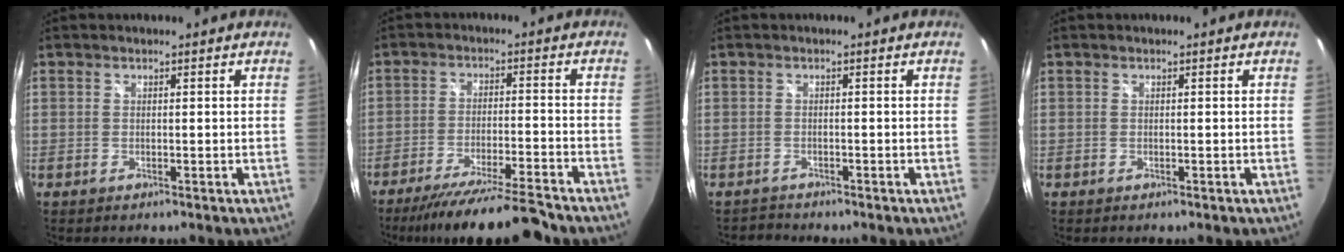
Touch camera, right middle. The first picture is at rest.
{"total": 14.7, "force": [-12.9, 0.2, 7.1], "torque": [-0.138, -0.021, -0.200]}
{"total": 1.6, "force": [-1.5, 0.3, -0.3], "torque": [-0.001, 0.000, -0.028]}
{"total": 0.0}